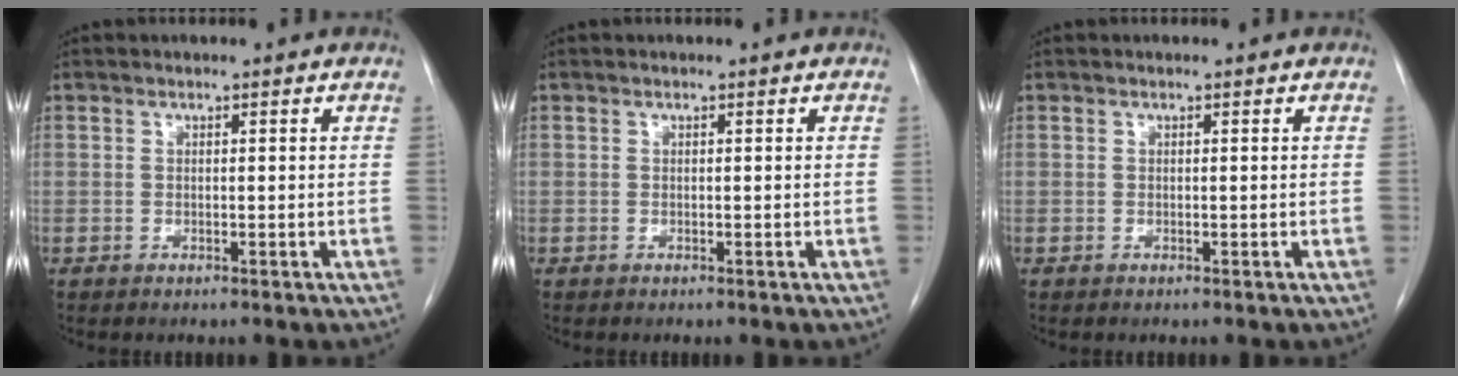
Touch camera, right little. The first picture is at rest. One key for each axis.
{"total": 0.0}
{"total": 0.0}